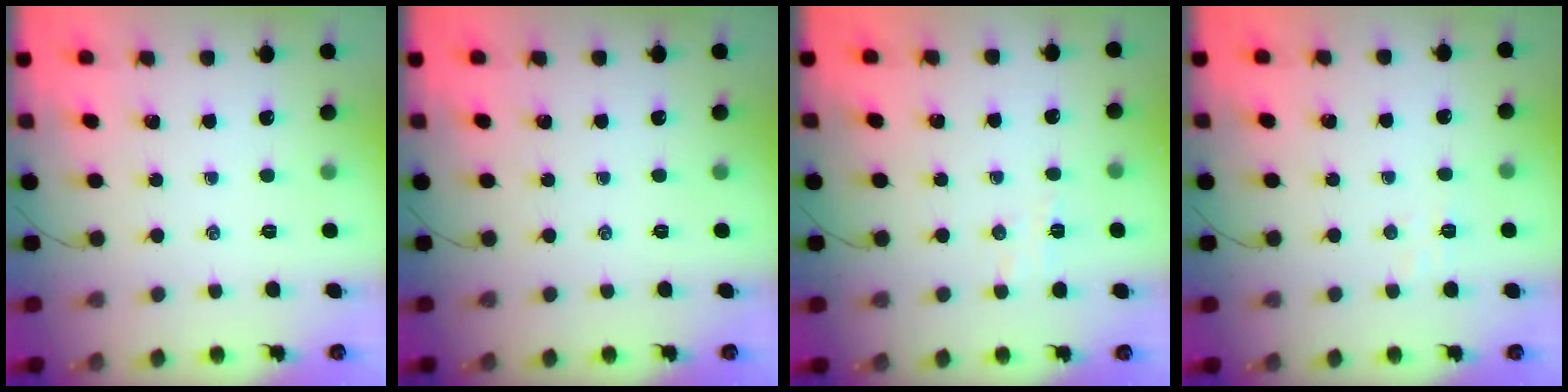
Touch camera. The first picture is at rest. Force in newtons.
{"total": 0.0}
{"total": 3.9, "press": 3.8, "slide": 1.0}
{"total": 3.8, "press": 3.8, "slide": 0.7}